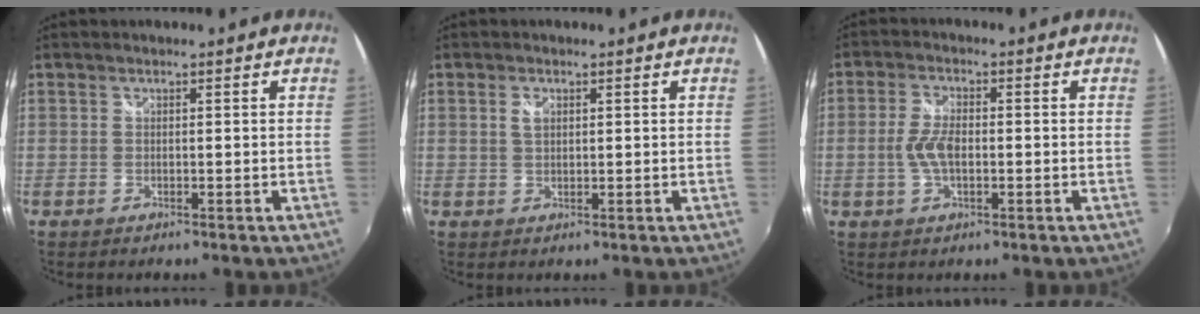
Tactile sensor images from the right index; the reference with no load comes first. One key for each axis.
{"total": 1.8, "fx": 0.6, "fy": 1.1, "fz": 1.3, "tx": -0.025, "ty": 0.002, "tz": 0.010}
{"total": 5.0, "fx": -0.9, "fy": 2.3, "fz": 4.4, "tx": -0.092, "ty": 0.002, "tz": -0.017}